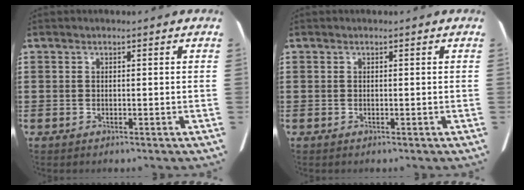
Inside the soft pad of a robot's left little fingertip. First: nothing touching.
{"total": 0.0}